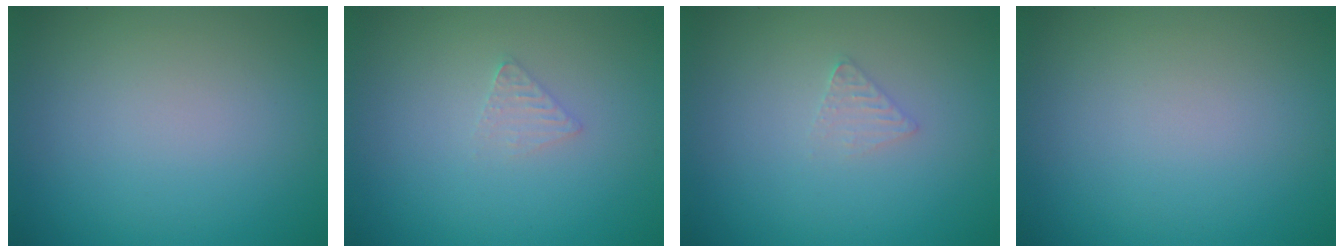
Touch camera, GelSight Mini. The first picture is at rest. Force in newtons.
{"total": 1.0, "press": 1.0, "slide": 0.1}
{"total": 1.0, "press": 1.0, "slide": 0.1}
{"total": 0.0}